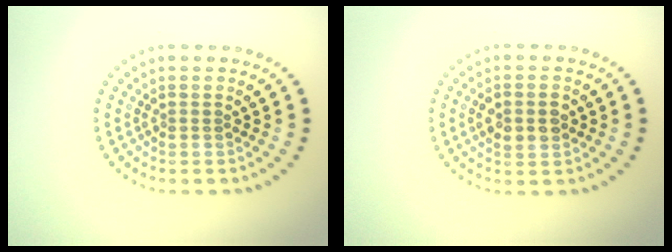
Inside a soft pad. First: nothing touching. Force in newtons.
{"total": 2.3, "press": 2.3, "slide": 0.0}